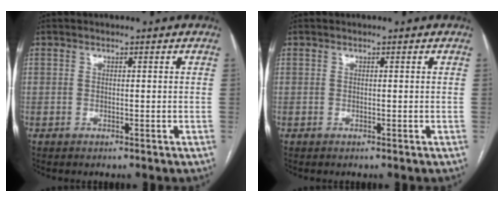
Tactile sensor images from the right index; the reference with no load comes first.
{"total": 0.0}